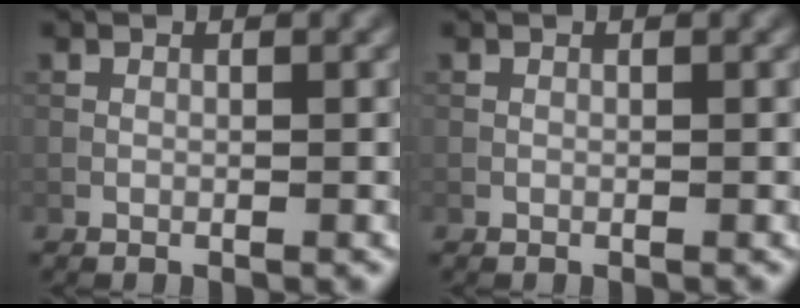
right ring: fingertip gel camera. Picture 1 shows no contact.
{"total": 0.0}